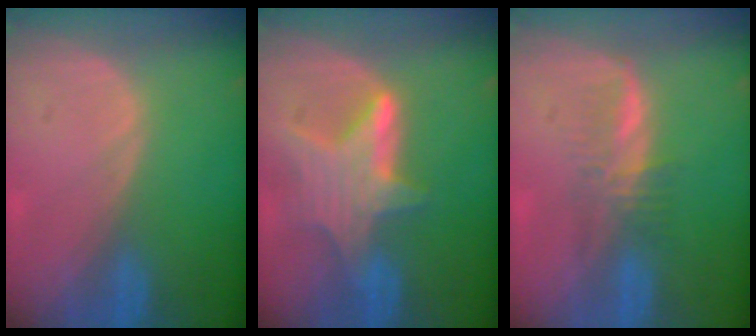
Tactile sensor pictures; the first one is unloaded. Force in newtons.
{"total": 6.8, "press": 6.6, "slide": 1.7}
{"total": 3.4, "press": 3.4, "slide": 0.6}